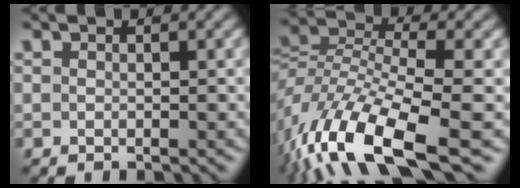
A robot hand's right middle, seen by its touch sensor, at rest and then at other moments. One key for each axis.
{"total": 11.7, "fx": -5.8, "fy": 4.4, "fz": 9.1, "tx": -0.177, "ty": -0.005, "tz": -0.112}